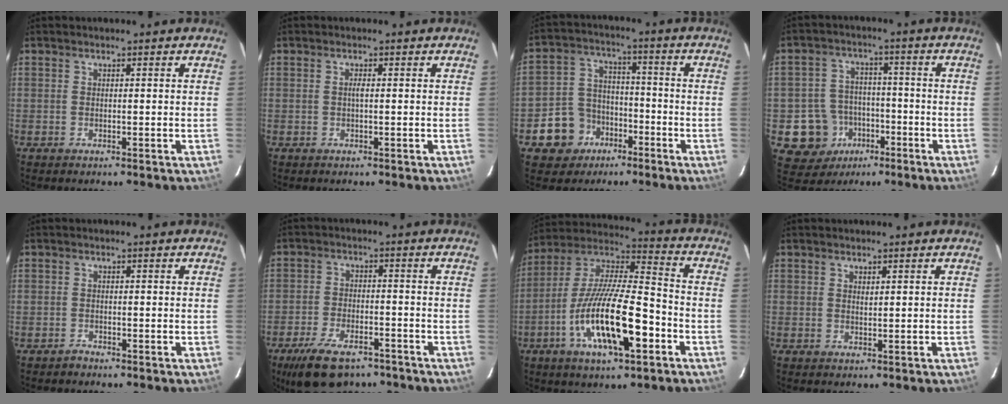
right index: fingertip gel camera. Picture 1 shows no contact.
{"total": 0.9, "force": [0.0, 0.0, 0.9], "torque": [-0.016, 0.002, -0.002]}
{"total": 9.9, "force": [-5.2, 8.2, 1.9], "torque": [-0.064, 0.035, -0.075]}
{"total": 10.4, "force": [-4.3, 9.4, 1.6], "torque": [-0.058, 0.032, -0.055]}
{"total": 1.0, "force": [-0.9, 0.5, -0.2], "torque": [0.003, 0.006, -0.016]}
{"total": 12.9, "force": [-9.1, 5.8, 7.0], "torque": [-0.156, -0.014, -0.151]}
{"total": 19.9, "force": [-7.5, 5.5, 17.6], "torque": [-0.330, -0.015, -0.136]}
{"total": 0.8, "force": [0.5, 0.4, 0.5], "torque": [-0.008, 0.002, 0.010]}